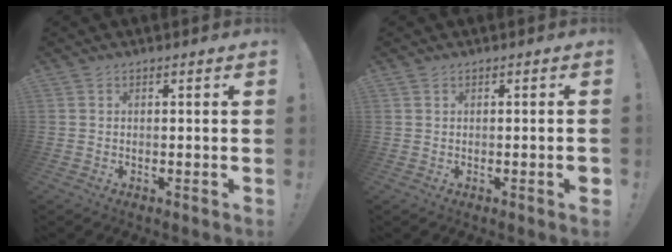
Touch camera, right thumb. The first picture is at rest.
{"total": 1.5, "force": [-0.6, 0.1, 1.4], "torque": [-0.014, -0.002, -0.011]}